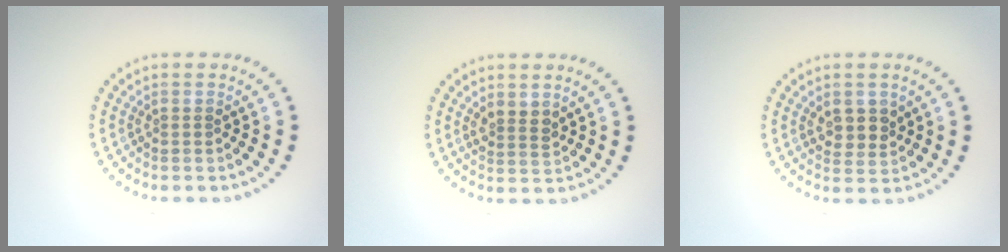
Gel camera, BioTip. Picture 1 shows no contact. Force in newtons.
{"total": 1.7, "press": 1.5, "slide": 0.9}
{"total": 2.4, "press": 2.2, "slide": 0.9}